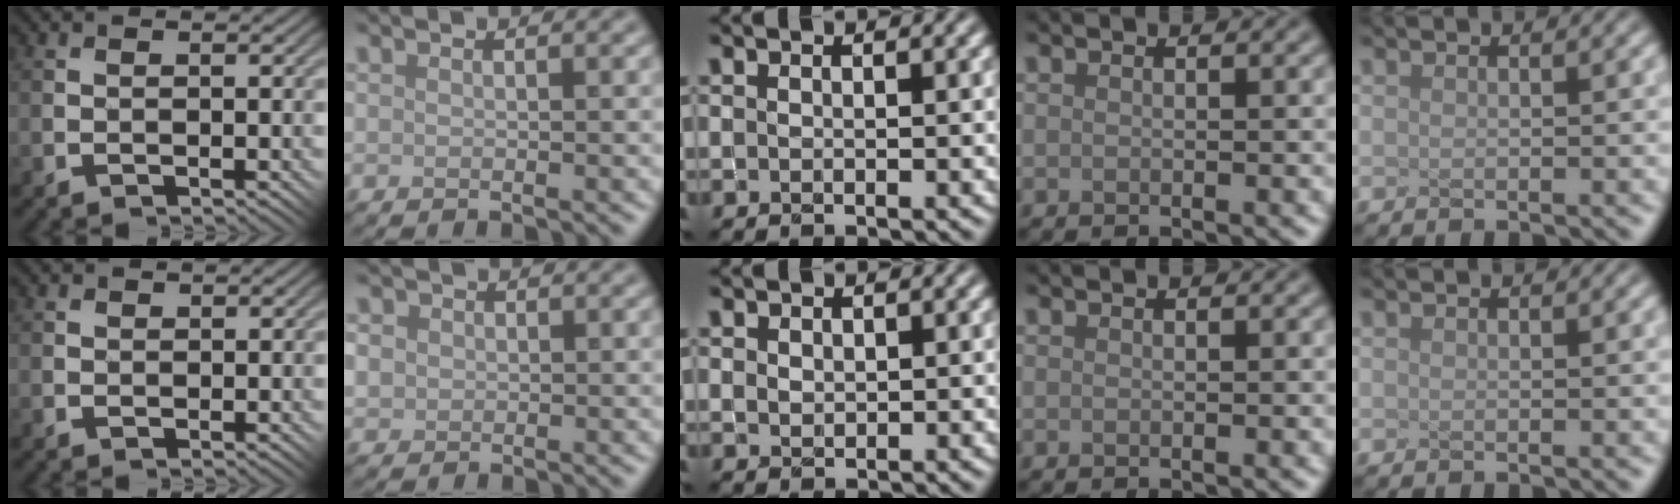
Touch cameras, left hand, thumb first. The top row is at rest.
{"thumb": {"total": 0.9, "force": [0.5, 0.7, 0.3], "torque": [-0.006, 0.002, 0.009]}, "index": {"total": 2.5, "force": [0.5, 2.2, 0.9], "torque": [-0.020, 0.013, 0.006]}, "middle": {"total": 0.8, "force": [0.5, 0.6, 0.1], "torque": [-0.004, 0.001, 0.011]}}